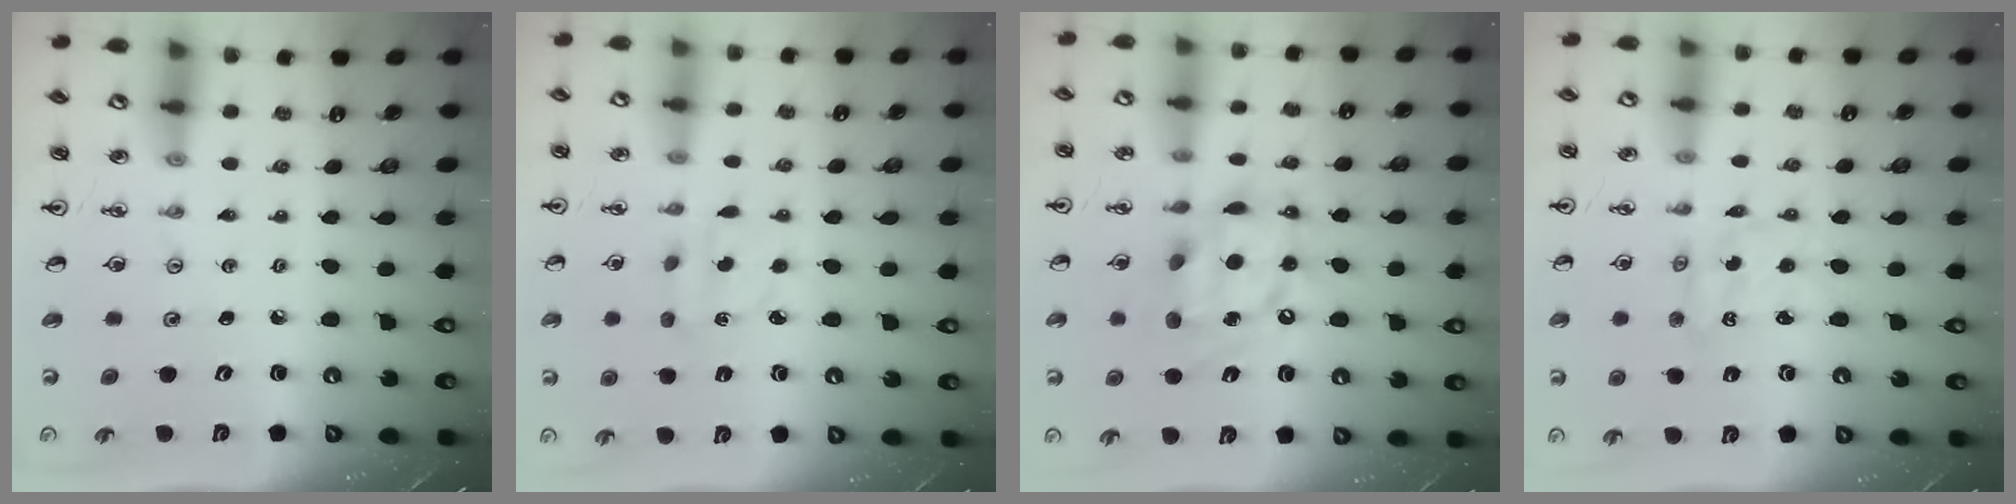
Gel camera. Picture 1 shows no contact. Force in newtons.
{"total": 2.7, "press": 2.6, "slide": 0.6}
{"total": 13.8, "press": 13.8, "slide": 1.0}
{"total": 1.4, "press": 1.4, "slide": 0.2}